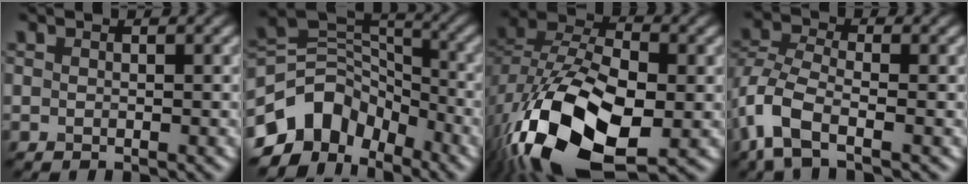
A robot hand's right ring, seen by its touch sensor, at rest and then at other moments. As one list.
[{"total": 9.0, "force": [-5.1, 6.3, 4.0], "torque": [-0.063, 0.010, -0.108]}, {"total": 16.0, "force": [-5.7, 9.1, 12.0], "torque": [-0.250, -0.032, -0.099]}, {"total": 5.6, "force": [-2.7, 2.5, 4.2], "torque": [-0.104, -0.003, -0.069]}]